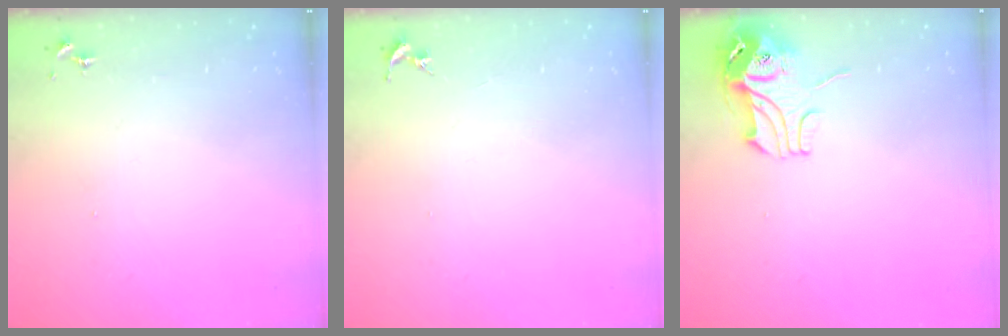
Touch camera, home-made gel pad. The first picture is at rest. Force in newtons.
{"total": 0.0}
{"total": 10.9, "press": 10.9, "slide": 1.1}